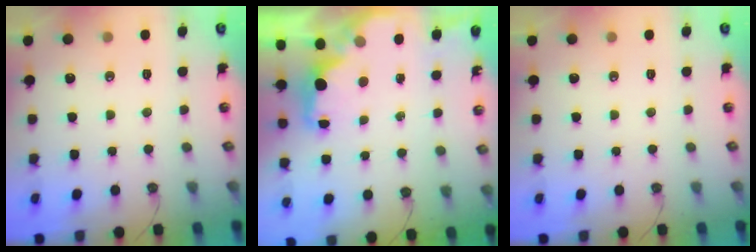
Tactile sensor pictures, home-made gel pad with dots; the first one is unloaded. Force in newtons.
{"total": 1.6, "press": 1.5, "slide": 0.5}
{"total": 0.0}